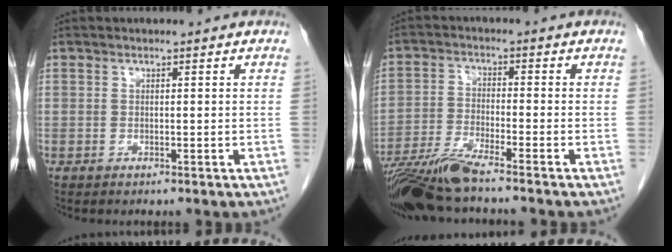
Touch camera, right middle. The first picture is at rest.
{"total": 8.5, "force": [-7.2, -0.9, 4.4], "torque": [-0.080, -0.026, -0.135]}